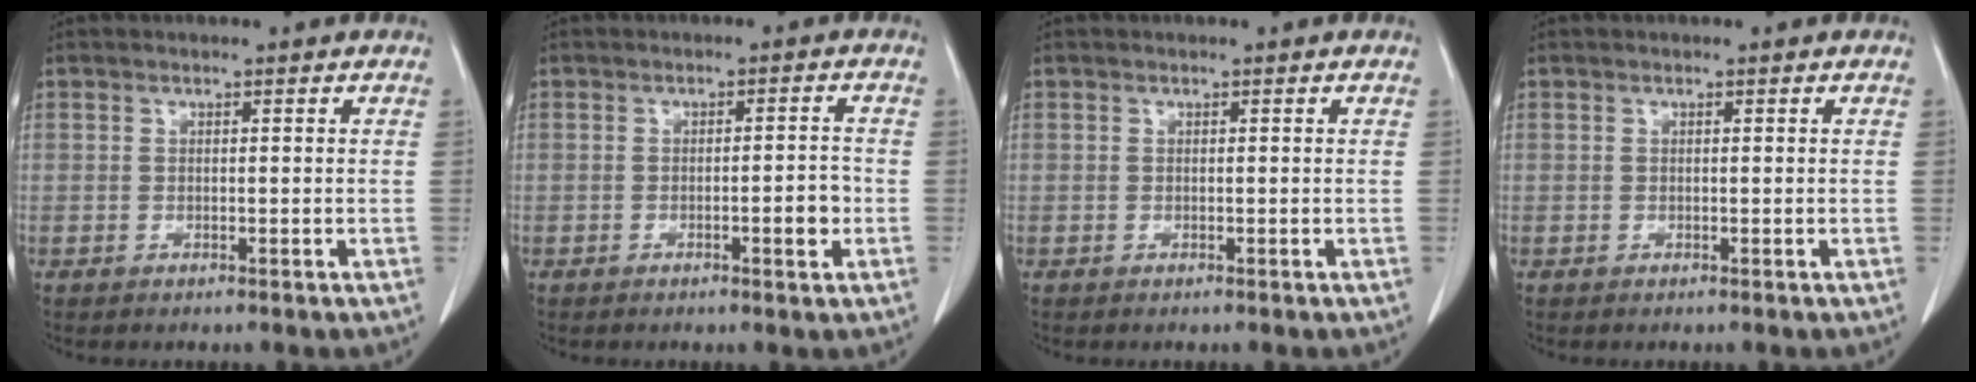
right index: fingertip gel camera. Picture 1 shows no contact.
{"total": 3.2, "force": [-1.0, 0.6, 3.0], "torque": [-0.041, 0.001, -0.013]}
{"total": 0.0}
{"total": 0.0}